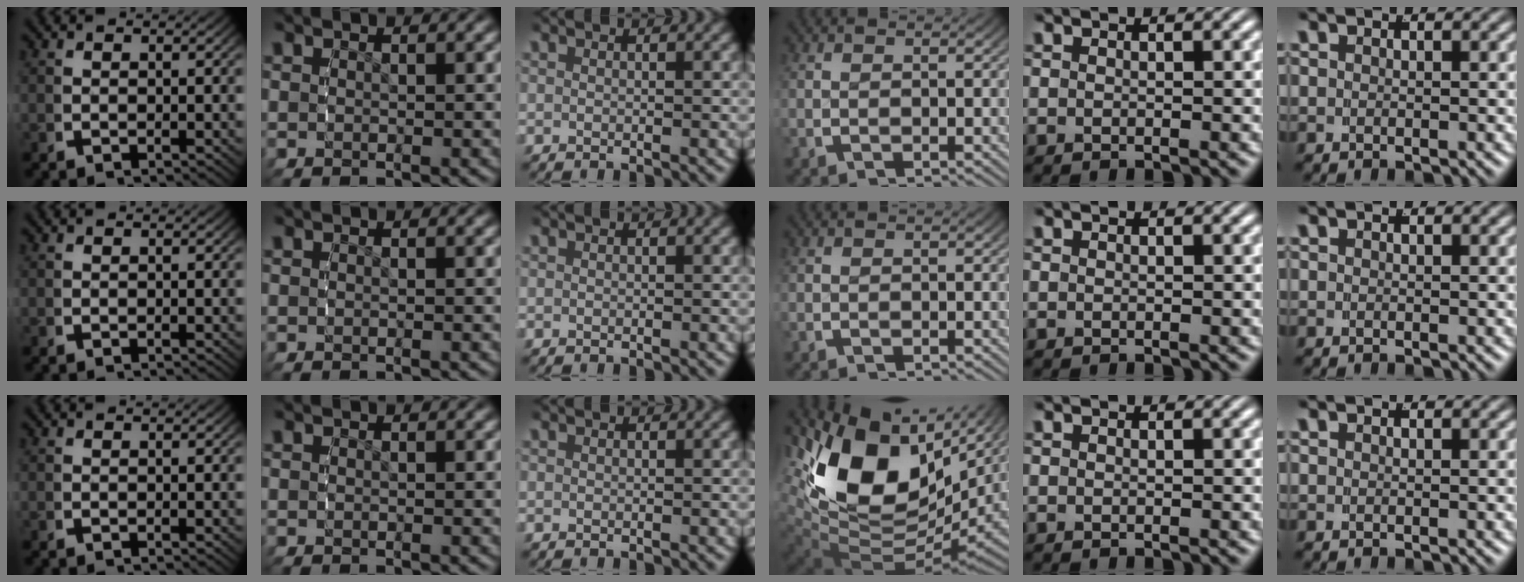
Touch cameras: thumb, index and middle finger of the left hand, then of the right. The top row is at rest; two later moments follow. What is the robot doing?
{"motion": "grasp_and_lifting", "object": "camera"}